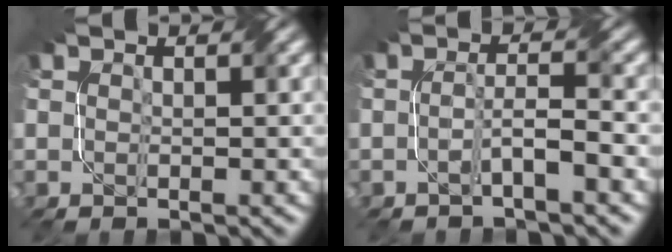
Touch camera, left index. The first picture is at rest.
{"total": 2.5, "force": [-1.2, 0.1, 2.2], "torque": [-0.041, 0.011, -0.027]}